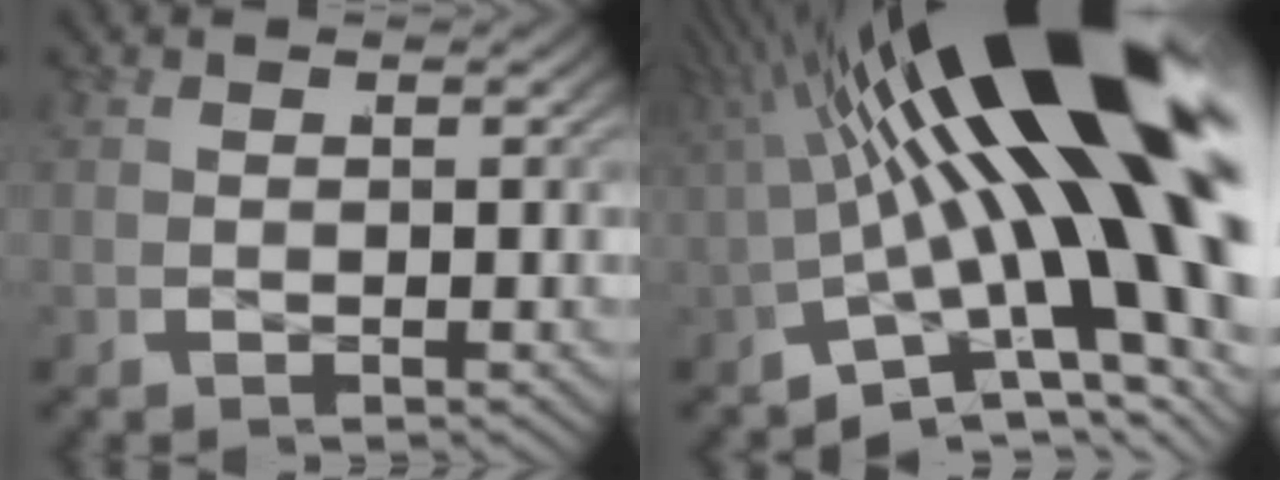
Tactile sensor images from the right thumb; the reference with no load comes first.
{"total": 20.3, "force": [1.4, 8.5, 18.4], "torque": [-0.290, 0.009, 0.014]}